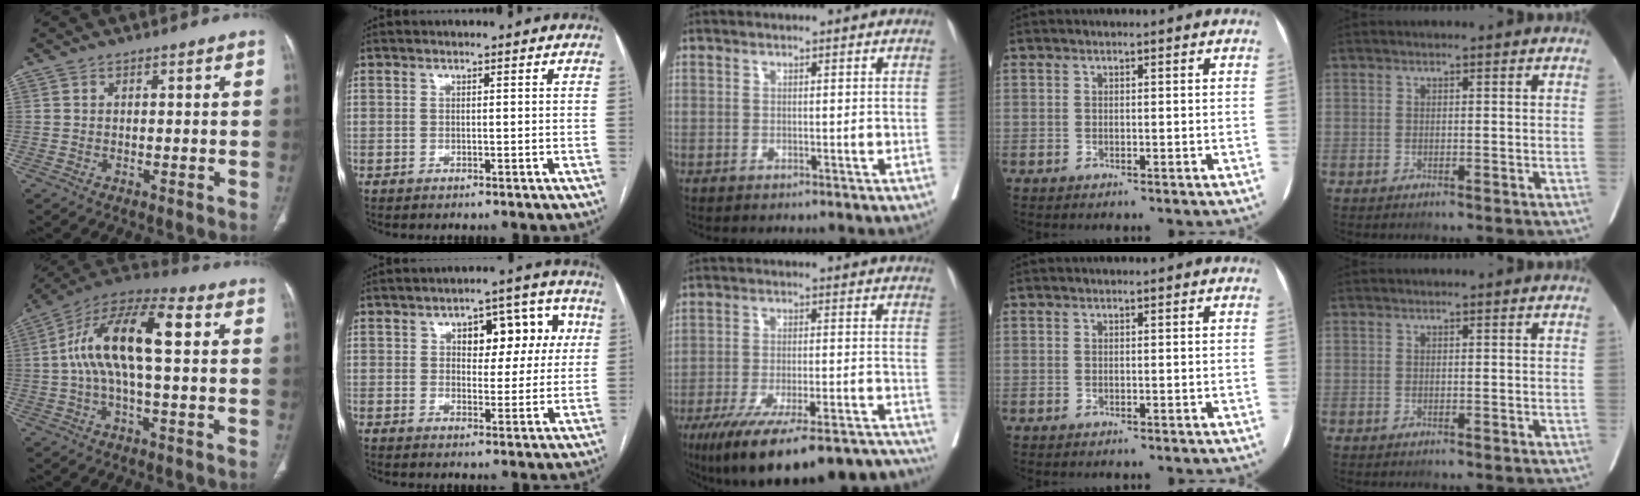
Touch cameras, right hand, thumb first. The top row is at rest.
{"thumb": {"total": 16.3, "force": [1.8, 6.0, 15.0], "torque": [-0.284, 0.043, 0.024]}, "index": {"total": 9.1, "force": [2.6, 4.9, 7.2], "torque": [-0.078, 0.031, 0.036]}, "middle": {"total": 23.7, "force": [-19.8, 4.0, 12.4], "torque": [-0.141, -0.009, -0.276]}}